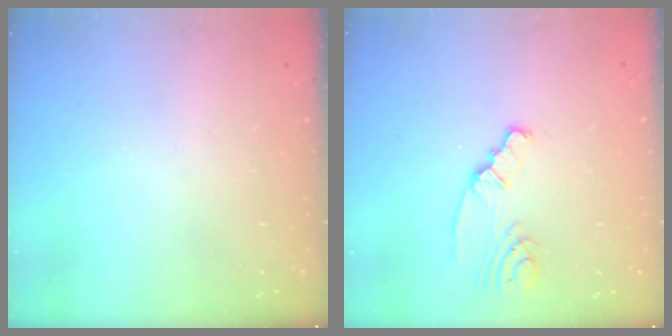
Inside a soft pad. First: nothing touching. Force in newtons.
{"total": 2.5, "press": 2.5, "slide": 0.3}